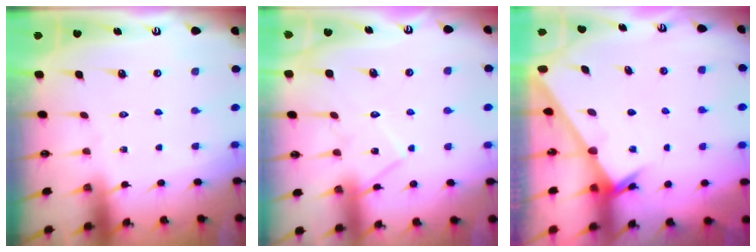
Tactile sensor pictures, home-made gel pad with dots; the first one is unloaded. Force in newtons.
{"total": 12.1, "press": 12.1, "slide": 0.7}
{"total": 2.6, "press": 2.6, "slide": 0.2}